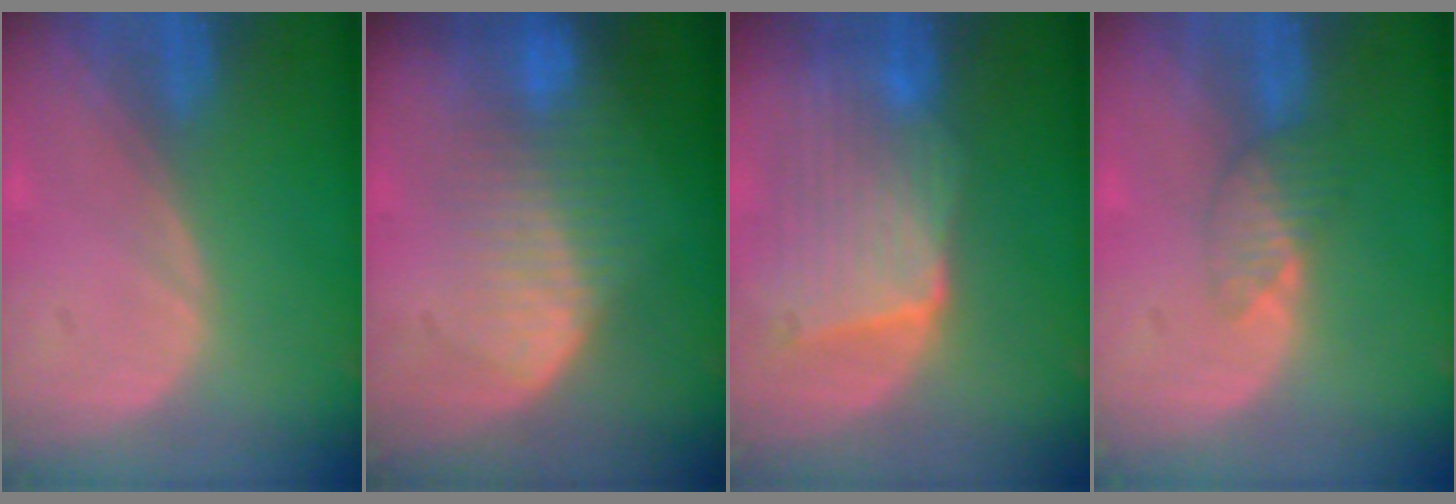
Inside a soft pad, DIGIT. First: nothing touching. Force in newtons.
{"total": 8.1, "press": 7.5, "slide": 3.1}
{"total": 9.6, "press": 8.7, "slide": 4.1}
{"total": 3.6, "press": 3.2, "slide": 1.6}